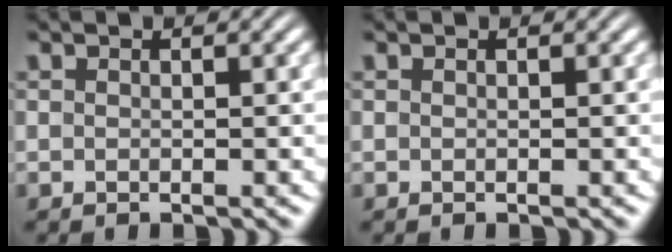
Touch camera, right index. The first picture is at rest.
{"total": 0.0}